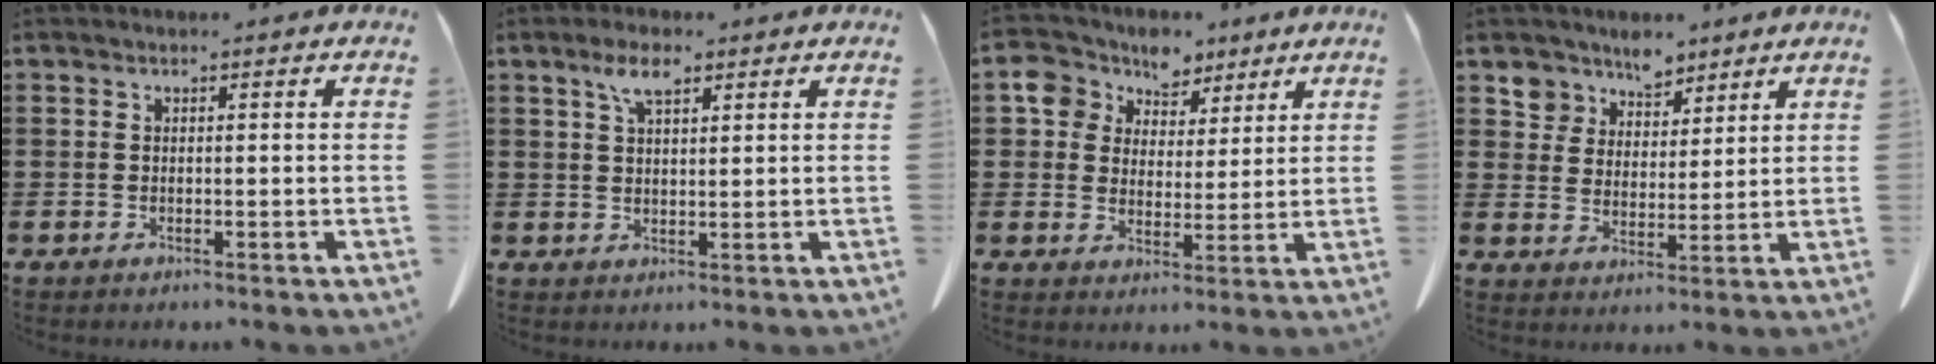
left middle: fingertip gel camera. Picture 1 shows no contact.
{"total": 4.5, "force": [2.6, 1.5, 3.4], "torque": [-0.075, 0.007, 0.045]}
{"total": 7.1, "force": [4.8, 5.0, 1.1], "torque": [-0.055, -0.013, 0.087]}
{"total": 5.8, "force": [4.8, 3.3, 0.0], "torque": [-0.024, -0.019, 0.089]}